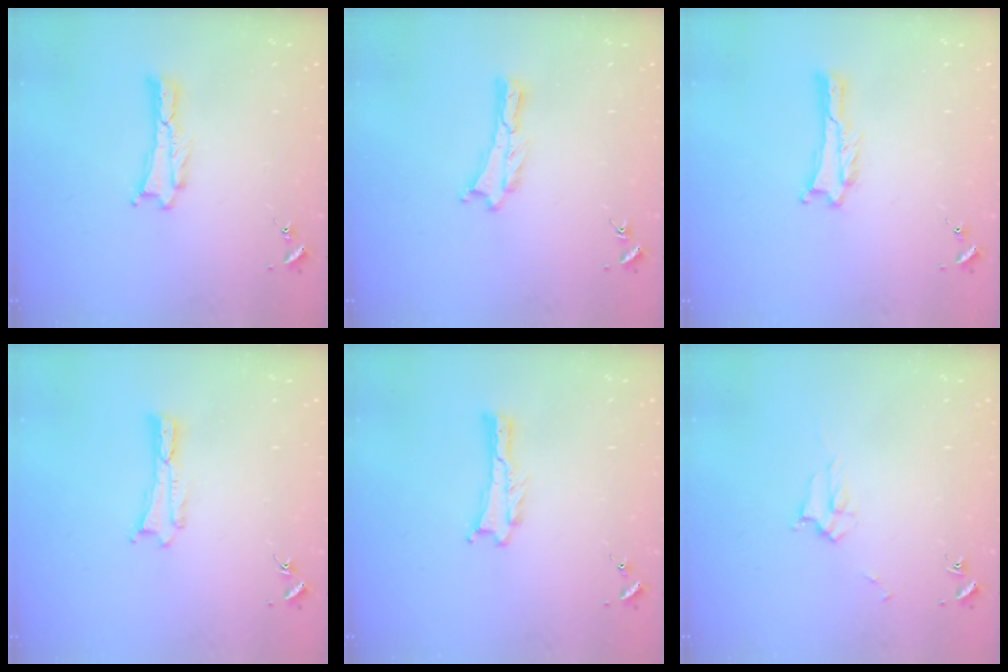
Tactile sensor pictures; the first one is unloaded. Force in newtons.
{"total": 0.0}
{"total": 0.5, "press": 0.5, "slide": 0.1}
{"total": 0.0}
{"total": 0.0}
{"total": 2.3, "press": 2.3, "slide": 0.3}